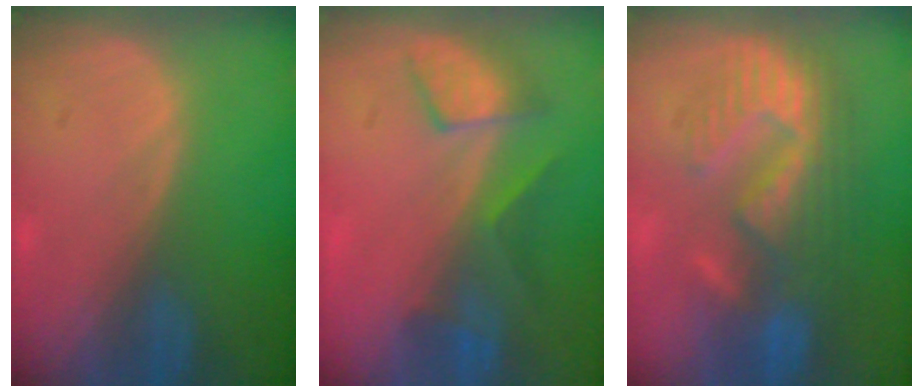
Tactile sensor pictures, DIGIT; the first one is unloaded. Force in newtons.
{"total": 5.2, "press": 5.0, "slide": 1.2}
{"total": 10.1, "press": 9.7, "slide": 2.9}